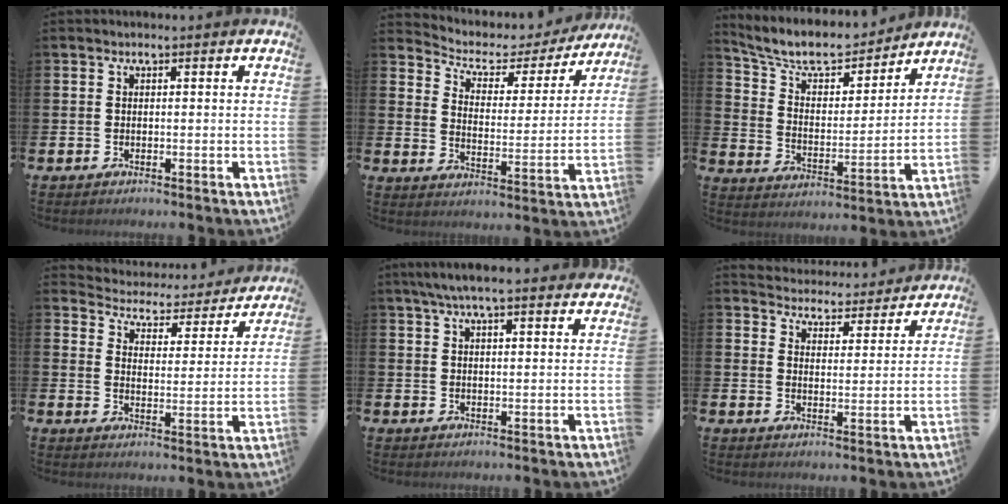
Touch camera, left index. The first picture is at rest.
{"total": 4.5, "force": [3.8, 2.1, 0.9], "torque": [-0.043, -0.029, 0.056]}
{"total": 9.0, "force": [8.2, 2.6, 2.6], "torque": [-0.078, -0.059, 0.140]}
{"total": 4.3, "force": [4.1, 1.2, 0.2], "torque": [-0.023, -0.042, 0.061]}
{"total": 5.6, "force": [5.0, 0.7, 2.5], "torque": [-0.056, -0.010, 0.089]}
{"total": 4.7, "force": [4.6, 0.8, -0.2], "torque": [-0.010, -0.043, 0.077]}